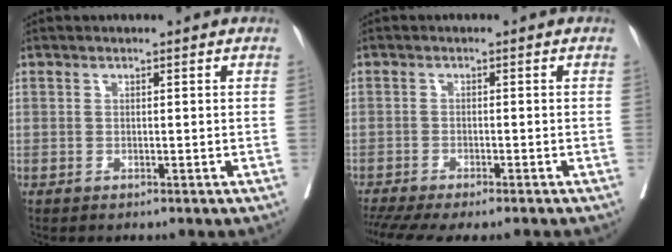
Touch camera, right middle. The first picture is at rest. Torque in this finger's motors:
{"motor_torque": [1.06, -1.08, 0.18, 0.05]}